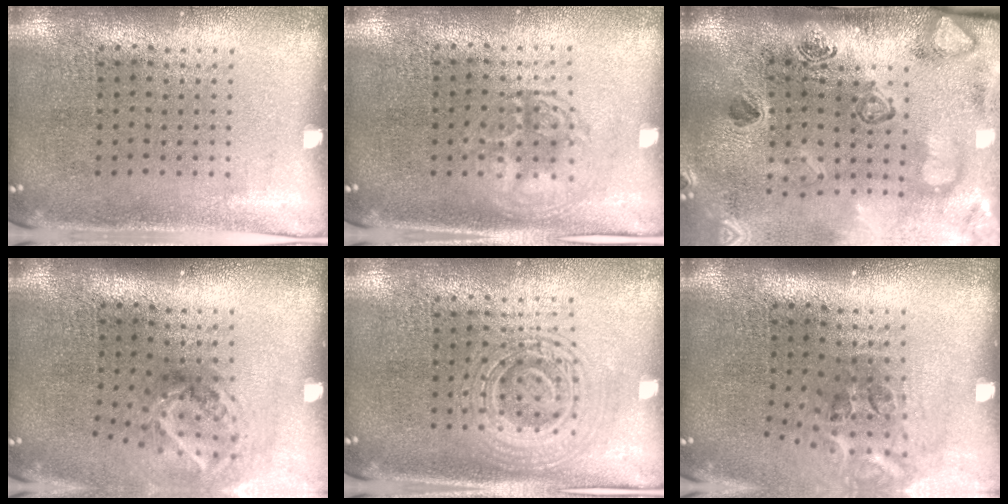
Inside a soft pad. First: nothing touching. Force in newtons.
{"total": 1.3, "press": 1.3, "slide": 0.1}
{"total": 3.1, "press": 2.6, "slide": 1.8}
{"total": 1.9, "press": 1.2, "slide": 1.5}
{"total": 2.8, "press": 2.8, "slide": 0.5}
{"total": 2.2, "press": 1.4, "slide": 1.7}